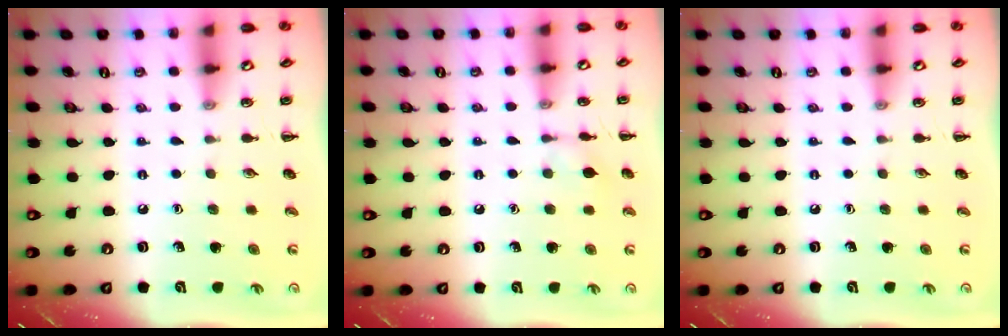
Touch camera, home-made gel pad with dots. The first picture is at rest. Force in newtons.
{"total": 5.5, "press": 5.3, "slide": 1.4}
{"total": 0.0}